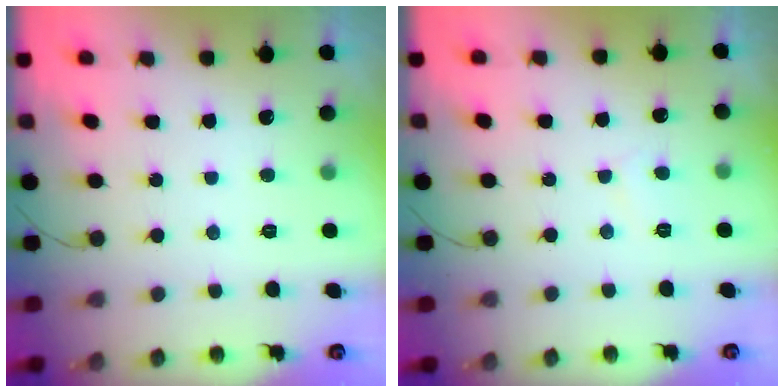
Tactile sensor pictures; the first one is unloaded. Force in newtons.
{"total": 2.8, "press": 2.8, "slide": 0.3}